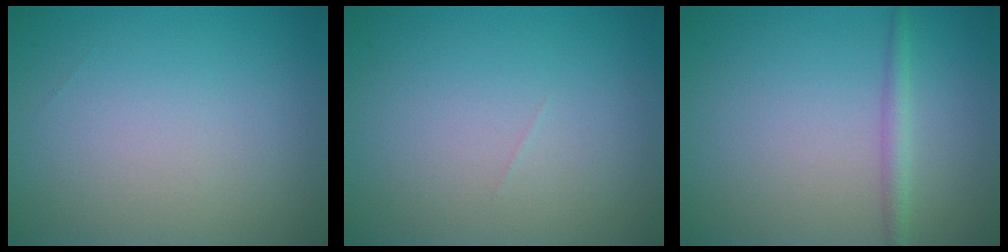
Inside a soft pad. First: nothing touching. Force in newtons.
{"total": 0.0}
{"total": 1.6, "press": 1.6, "slide": 0.1}